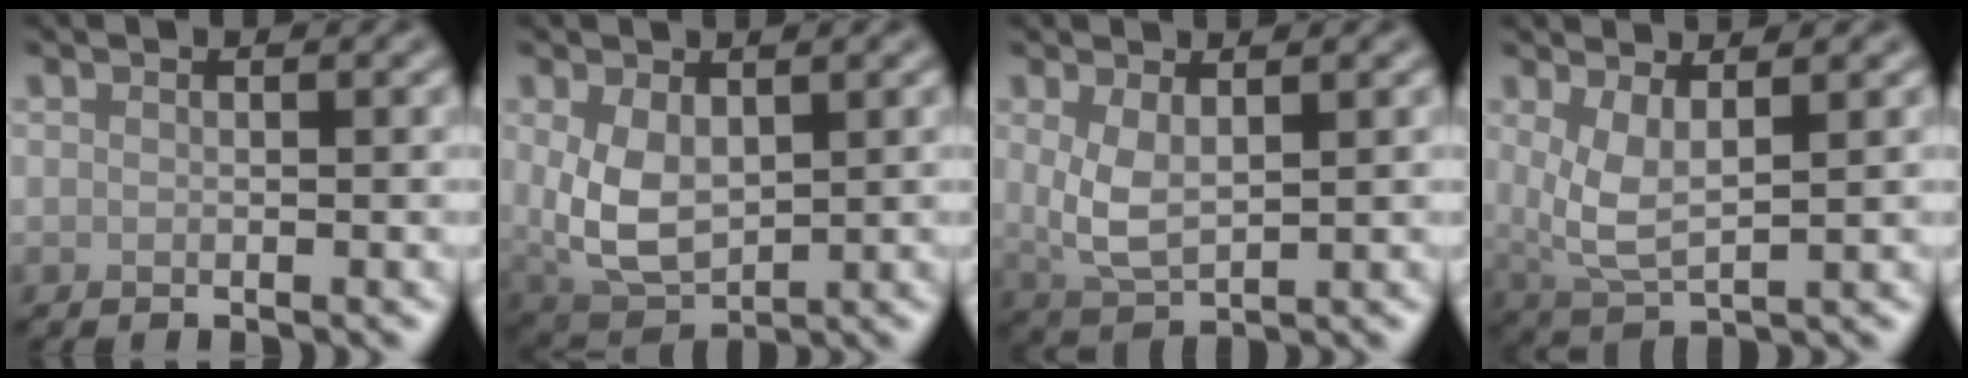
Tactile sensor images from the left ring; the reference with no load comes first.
{"total": 5.4, "force": [0.8, 3.3, 4.2], "torque": [-0.098, -0.007, 0.026]}
{"total": 3.2, "force": [1.0, 1.4, 2.7], "torque": [-0.063, -0.007, 0.024]}
{"total": 3.8, "force": [1.4, 1.3, 3.3], "torque": [-0.070, -0.009, 0.032]}